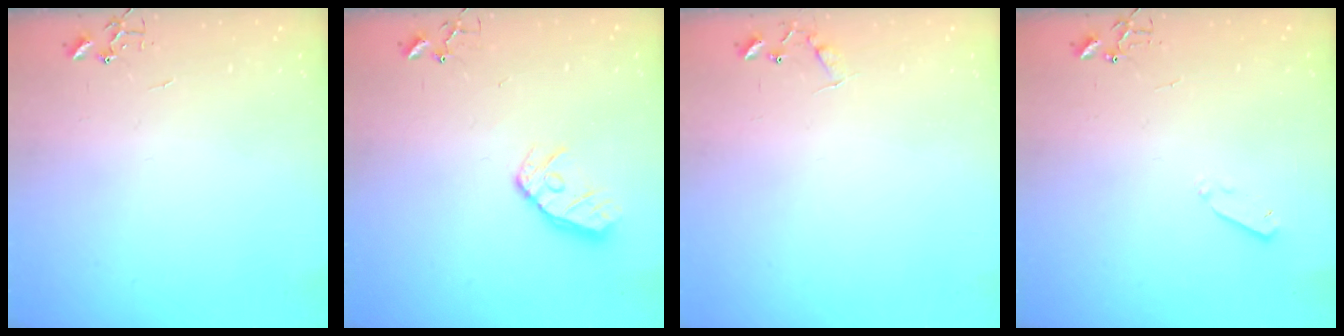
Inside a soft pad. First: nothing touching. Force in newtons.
{"total": 10.8, "press": 10.8, "slide": 0.9}
{"total": 6.5, "press": 6.5, "slide": 0.6}
{"total": 4.1, "press": 4.0, "slide": 0.8}